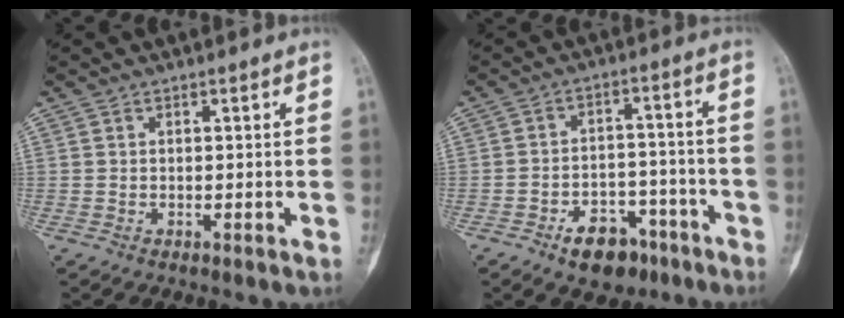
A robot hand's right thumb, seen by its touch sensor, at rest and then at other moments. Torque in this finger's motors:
{"motor_torque": [1.41, 0.58, 0.85, -0.47, 0.17]}